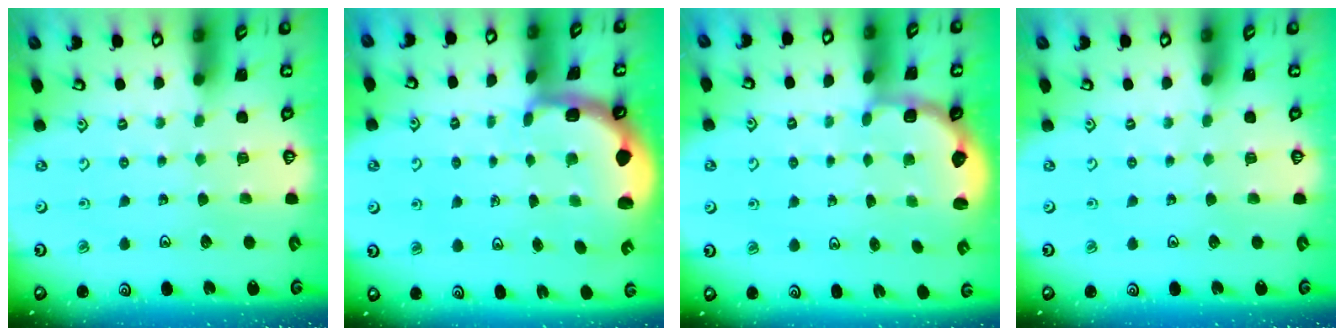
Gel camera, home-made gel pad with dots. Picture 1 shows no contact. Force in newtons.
{"total": 2.1, "press": 1.9, "slide": 0.8}
{"total": 2.7, "press": 2.3, "slide": 1.5}
{"total": 0.0}